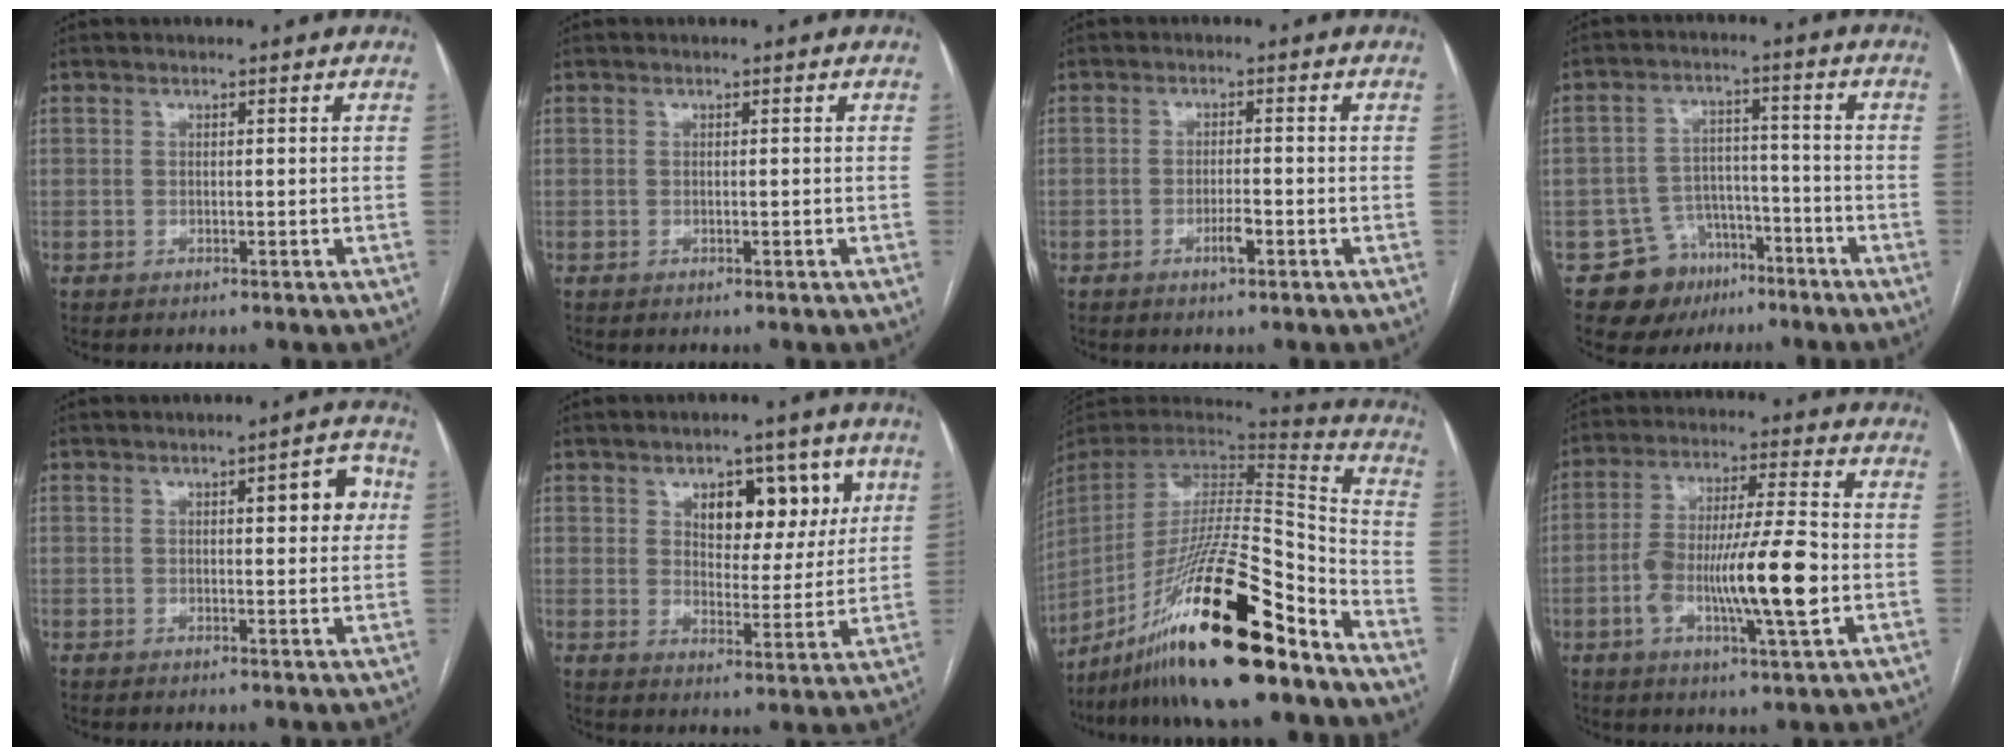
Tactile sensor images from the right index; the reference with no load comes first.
{"total": 0.0}
{"total": 2.5, "force": [-1.2, 0.5, 2.2], "torque": [-0.038, 0.000, -0.020]}
{"total": 9.0, "force": [-5.5, 6.9, 1.7], "torque": [-0.019, 0.030, -0.077]}
{"total": 5.3, "force": [1.3, 1.6, 4.8], "torque": [-0.057, 0.015, 0.014]}
{"total": 9.7, "force": [4.4, 5.3, 6.9], "torque": [-0.084, 0.014, 0.068]}
{"total": 26.4, "force": [-17.8, 2.9, 19.2], "torque": [-0.332, -0.017, -0.309]}
{"total": 14.6, "force": [-3.2, 1.6, 14.2], "torque": [-0.257, 0.003, -0.054]}